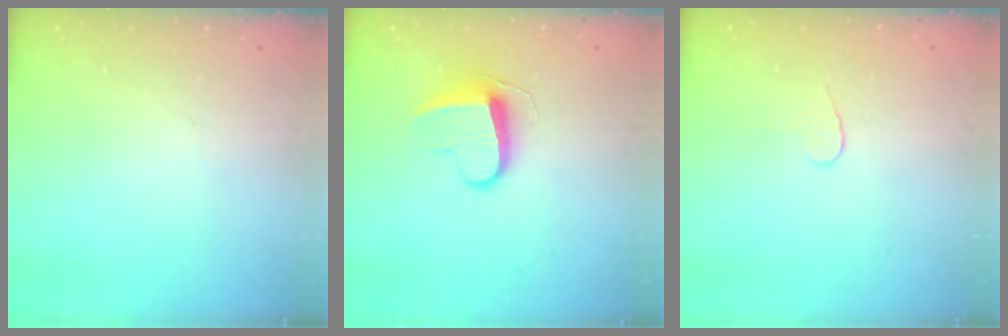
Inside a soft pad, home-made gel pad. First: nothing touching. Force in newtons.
{"total": 9.6, "press": 9.6, "slide": 0.2}
{"total": 3.8, "press": 3.8, "slide": 0.4}